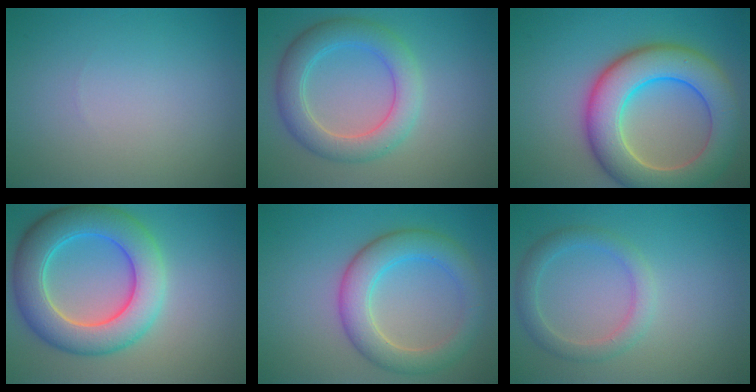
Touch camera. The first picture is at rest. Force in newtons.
{"total": 4.9, "press": 4.9, "slide": 0.2}
{"total": 9.6, "press": 9.6, "slide": 0.6}
{"total": 8.4, "press": 8.4, "slide": 0.3}
{"total": 5.4, "press": 5.4, "slide": 0.3}
{"total": 2.5, "press": 2.5, "slide": 0.1}